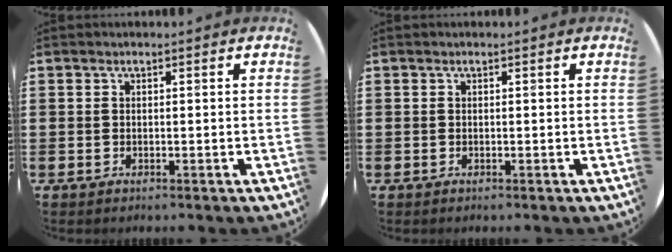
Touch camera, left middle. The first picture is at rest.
{"total": 0.0}